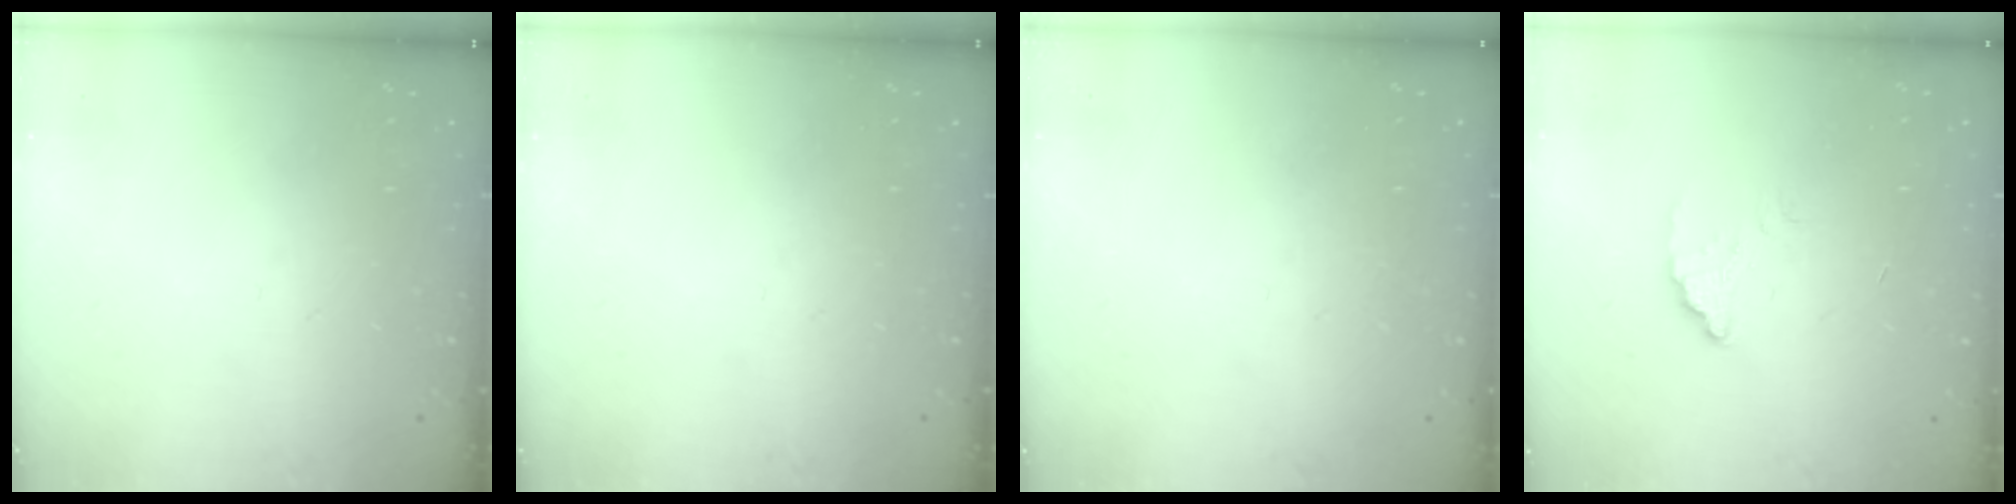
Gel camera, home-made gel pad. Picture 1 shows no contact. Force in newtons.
{"total": 0.0}
{"total": 2.2, "press": 2.2, "slide": 0.1}
{"total": 1.5, "press": 1.5, "slide": 0.1}